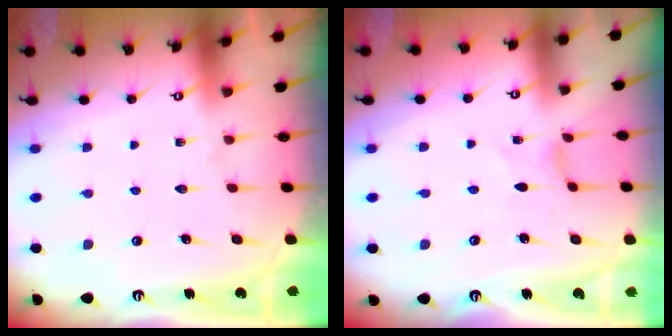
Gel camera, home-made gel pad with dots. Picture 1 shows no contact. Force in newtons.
{"total": 0.0}